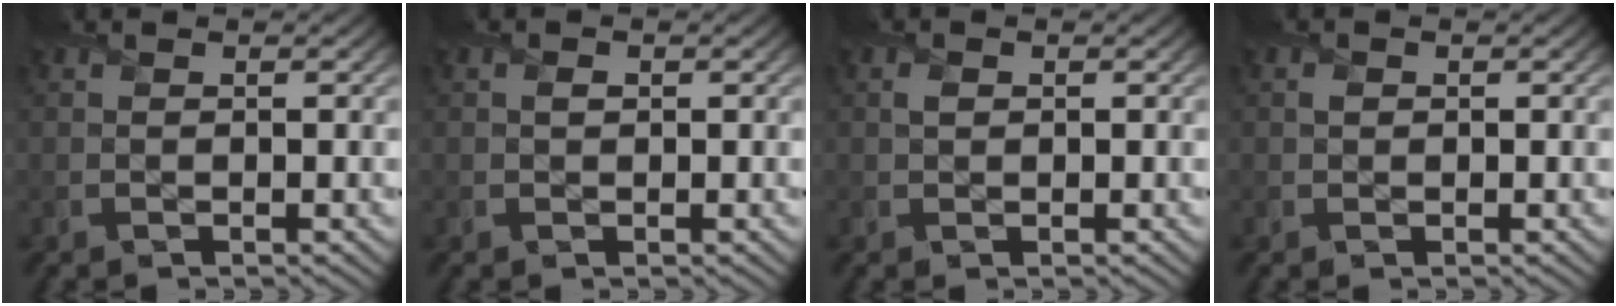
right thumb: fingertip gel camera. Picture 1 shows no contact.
{"total": 0.5, "force": [0.0, 0.5, 0.2], "torque": [0.001, -0.004, 0.000]}
{"total": 0.7, "force": [0.1, 0.7, 0.2], "torque": [-0.004, -0.003, 0.003]}
{"total": 0.6, "force": [0.0, 0.5, 0.0], "torque": [0.002, -0.004, 0.000]}